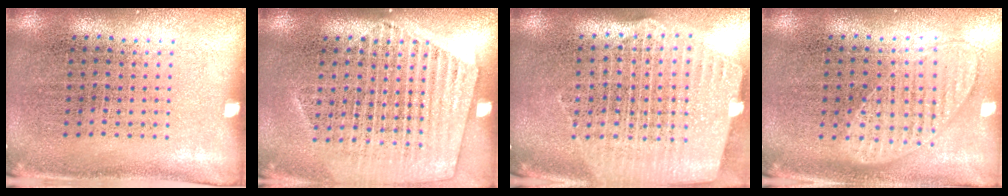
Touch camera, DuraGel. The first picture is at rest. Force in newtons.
{"total": 1.5, "press": 1.4, "slide": 0.5}
{"total": 2.5, "press": 2.2, "slide": 1.3}
{"total": 1.0, "press": 1.0, "slide": 0.2}